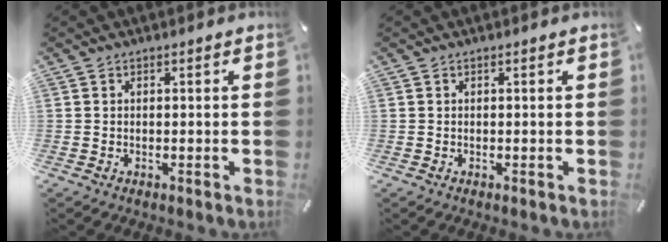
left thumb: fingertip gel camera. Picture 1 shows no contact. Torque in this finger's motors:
{"motor_torque": [0.00, 0.00, -0.01, -0.01, 0.00]}